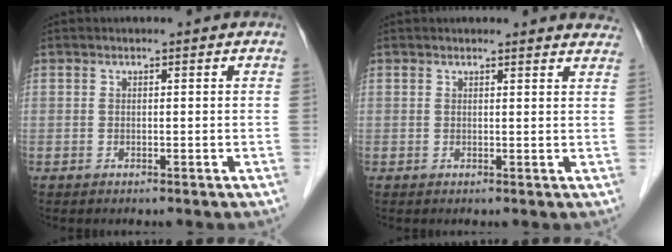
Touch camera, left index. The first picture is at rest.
{"total": 5.8, "force": [5.7, 1.1, 0.6], "torque": [0.016, -0.012, 0.033]}